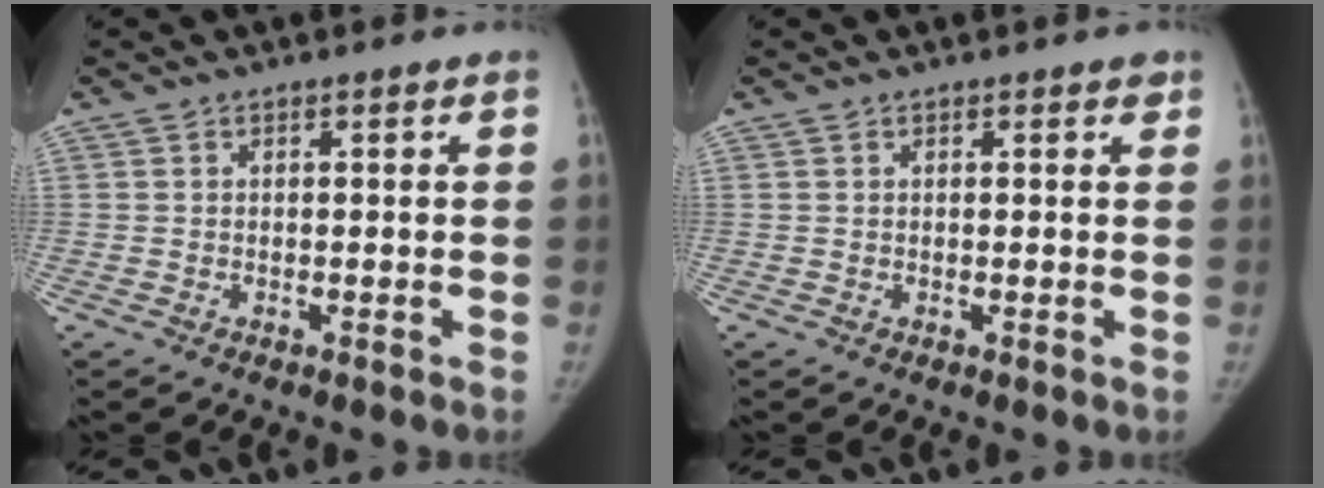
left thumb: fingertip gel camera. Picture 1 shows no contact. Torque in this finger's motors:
{"motor_torque": [0.22, 0.06, 0.27, -0.25, 0.09]}